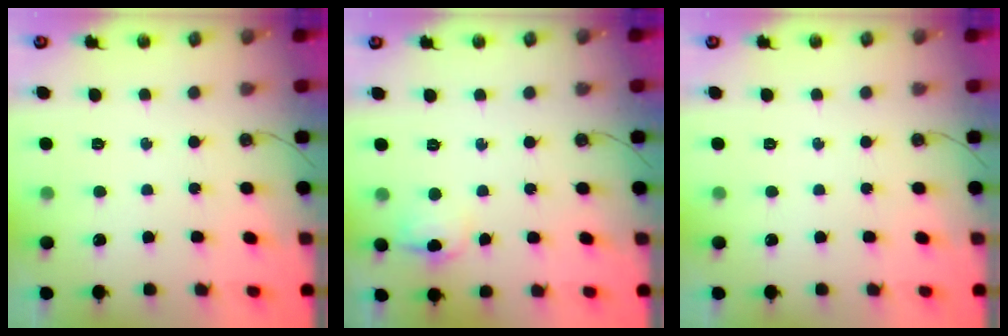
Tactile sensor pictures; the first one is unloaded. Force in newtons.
{"total": 5.9, "press": 5.8, "slide": 1.5}
{"total": 0.0}